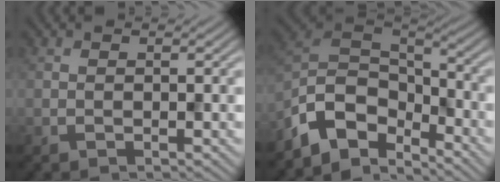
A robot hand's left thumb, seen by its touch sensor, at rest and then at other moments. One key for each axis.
{"total": 9.5, "fx": -6.5, "fy": 4.8, "fz": 5.1, "tx": -0.106, "ty": -0.005, "tz": -0.143}